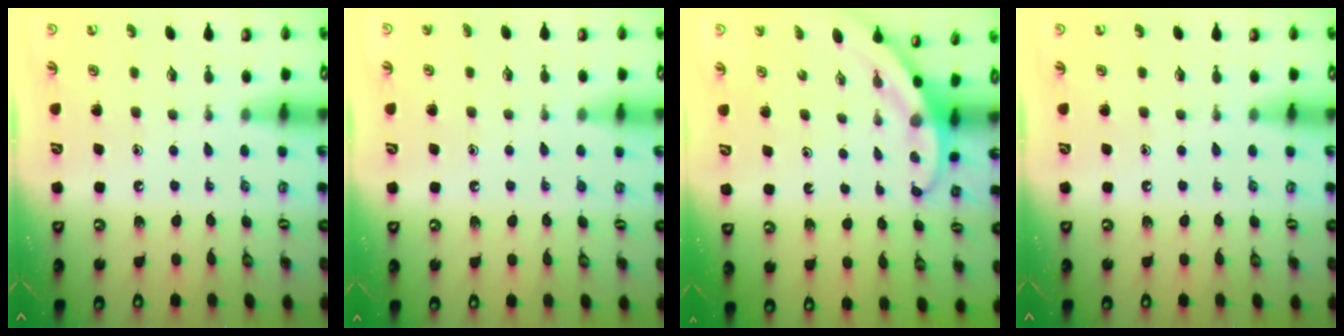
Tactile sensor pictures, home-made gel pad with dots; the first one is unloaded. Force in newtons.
{"total": 3.7, "press": 3.6, "slide": 0.4}
{"total": 3.0, "press": 3.0, "slide": 0.1}
{"total": 0.0}